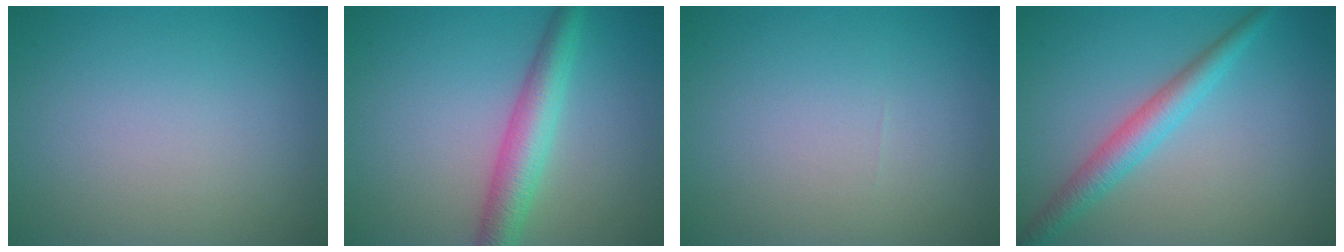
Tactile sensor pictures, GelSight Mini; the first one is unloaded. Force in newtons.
{"total": 4.3, "press": 4.3, "slide": 0.1}
{"total": 0.0}
{"total": 3.4, "press": 3.4, "slide": 0.1}